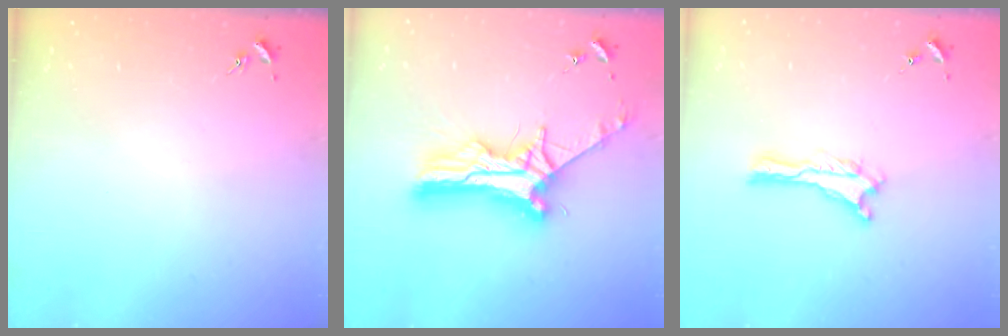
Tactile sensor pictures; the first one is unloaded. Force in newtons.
{"total": 10.4, "press": 10.4, "slide": 0.9}
{"total": 0.0}